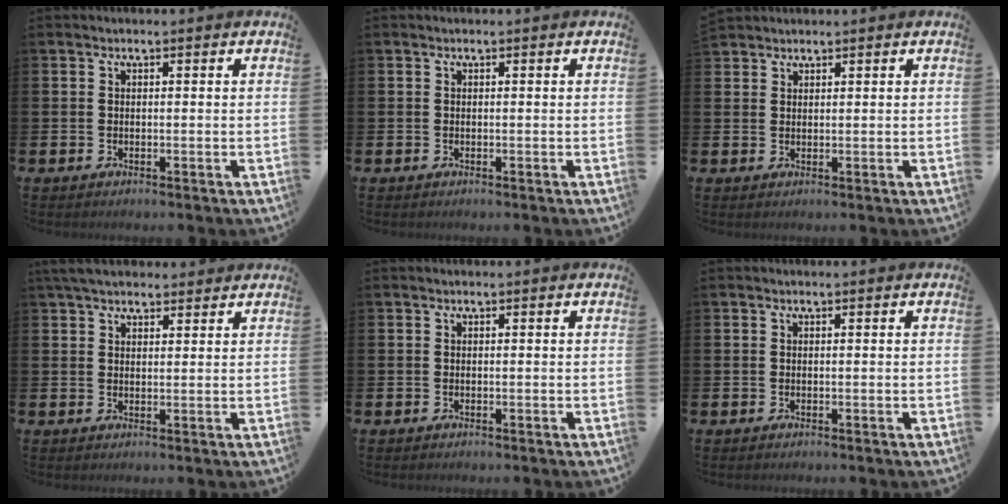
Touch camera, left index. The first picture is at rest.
{"total": 0.0}
{"total": 1.7, "force": [1.6, 0.4, -0.1], "torque": [-0.002, -0.001, 0.032]}
{"total": 4.7, "force": [4.1, 1.6, 1.6], "torque": [-0.033, -0.009, 0.075]}
{"total": 0.0}
{"total": 0.0}